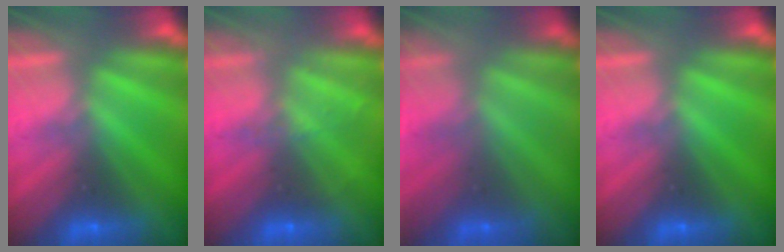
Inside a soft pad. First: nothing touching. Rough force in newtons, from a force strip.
{"total": 1.9}
{"total": 1.5}
{"total": 0.0}